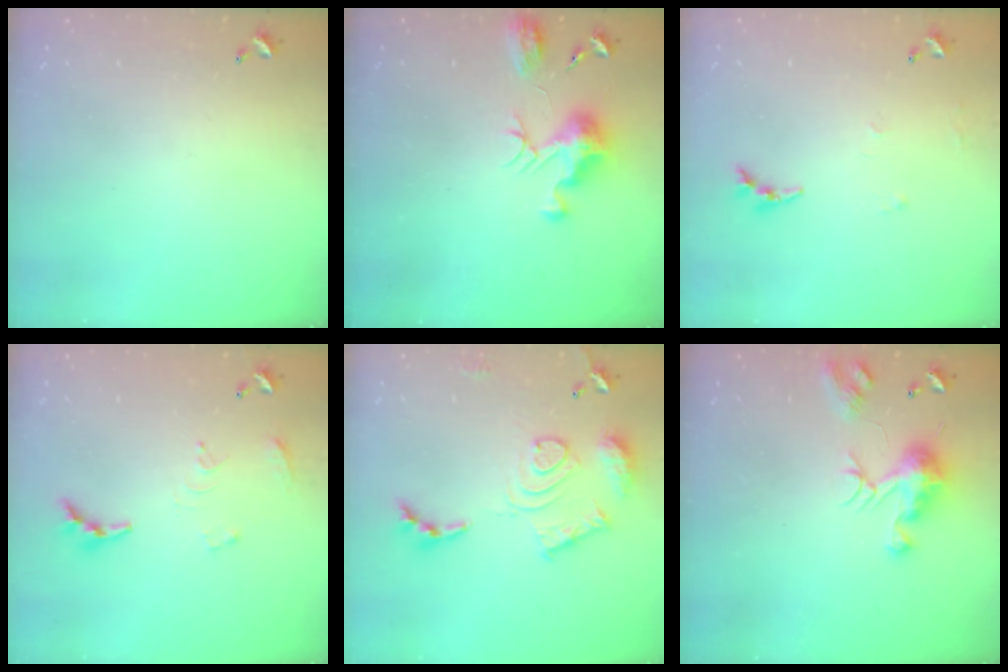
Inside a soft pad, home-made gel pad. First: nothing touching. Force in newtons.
{"total": 9.5, "press": 9.5, "slide": 0.2}
{"total": 5.4, "press": 5.3, "slide": 0.6}
{"total": 8.7, "press": 8.7, "slide": 0.5}
{"total": 15.7, "press": 15.6, "slide": 1.4}
{"total": 9.0, "press": 9.0, "slide": 0.5}